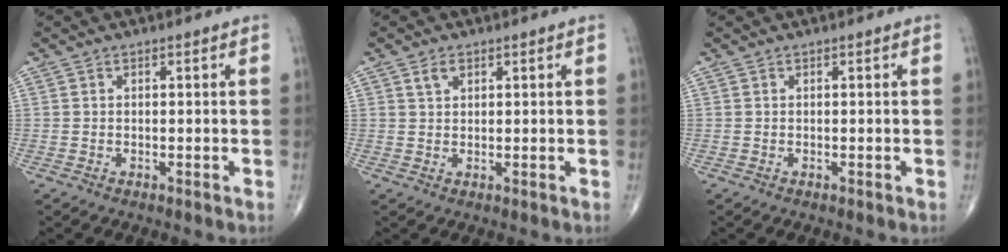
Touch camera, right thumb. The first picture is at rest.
{"total": 1.9, "force": [1.1, 1.1, 1.1], "torque": [-0.018, -0.001, 0.022]}
{"total": 0.0}